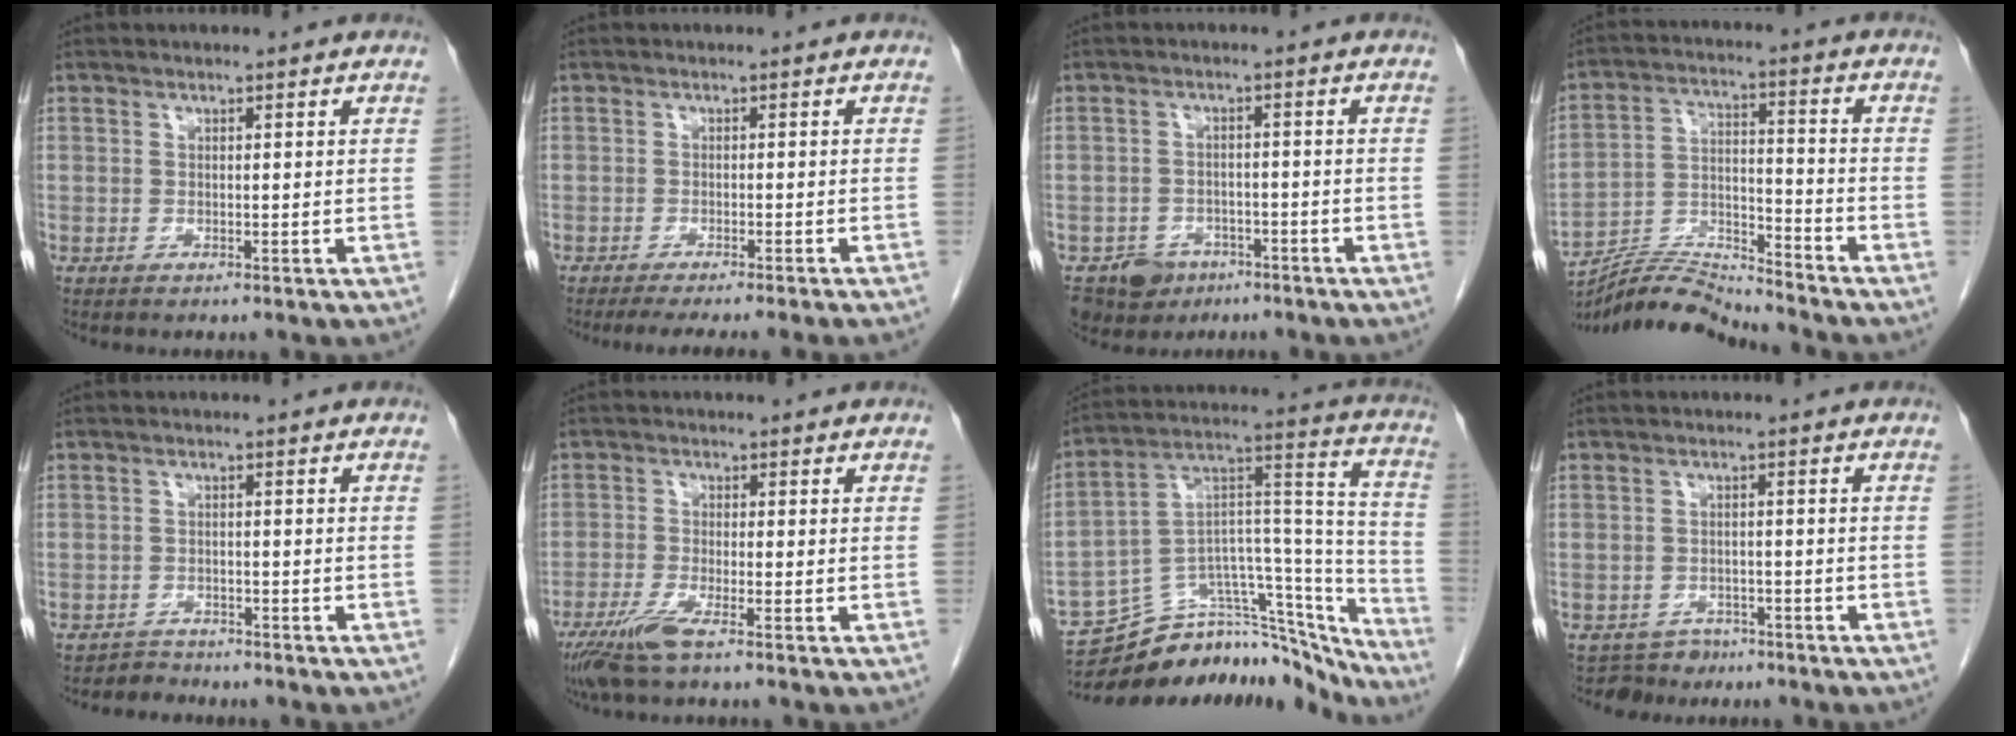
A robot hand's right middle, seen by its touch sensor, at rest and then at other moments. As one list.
[{"total": 8.7, "force": [-7.5, -0.6, 4.4], "torque": [-0.035, -0.016, -0.100]}, {"total": 5.9, "force": [-3.9, 4.2, 1.2], "torque": [-0.017, 0.005, -0.058]}, {"total": 9.8, "force": [-9.7, -1.3, 0.2], "torque": [-0.004, 0.026, -0.178]}, {"total": 2.0, "force": [-1.7, 0.4, -1.0], "torque": [0.023, -0.003, -0.030]}, {"total": 5.1, "force": [-3.3, 0.1, 3.8], "torque": [-0.083, -0.017, -0.068]}, {"total": 23.2, "force": [-21.5, 5.7, 6.5], "torque": [-0.063, 0.065, -0.323]}, {"total": 3.5, "force": [-2.7, 2.1, -0.7], "torque": [0.012, 0.006, -0.043]}]